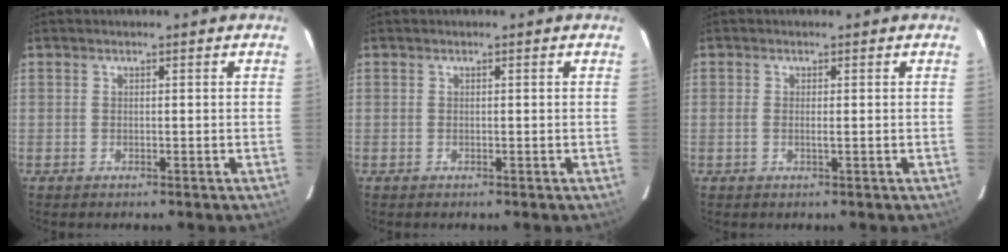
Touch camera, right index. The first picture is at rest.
{"total": 0.0}
{"total": 0.8, "force": [-0.1, -0.1, 0.8], "torque": [-0.017, 0.000, -0.003]}